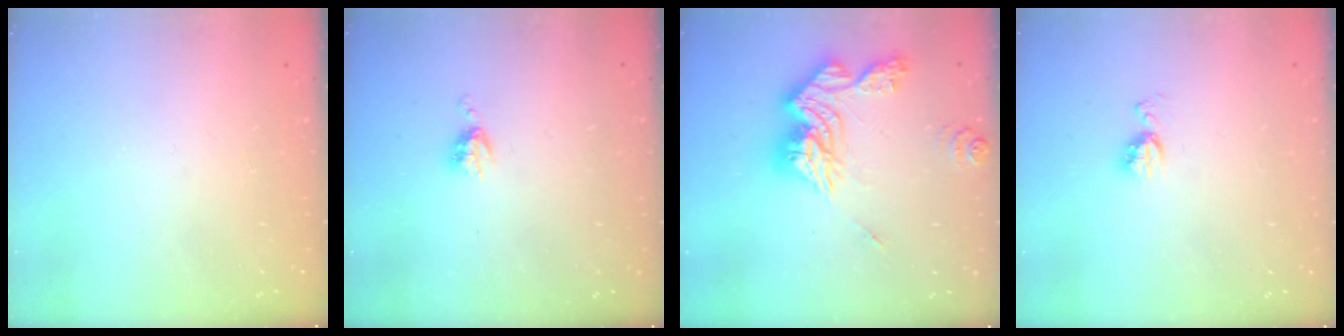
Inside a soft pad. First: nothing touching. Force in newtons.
{"total": 4.1, "press": 4.1, "slide": 0.6}
{"total": 17.2, "press": 17.1, "slide": 1.5}
{"total": 5.8, "press": 5.7, "slide": 0.6}